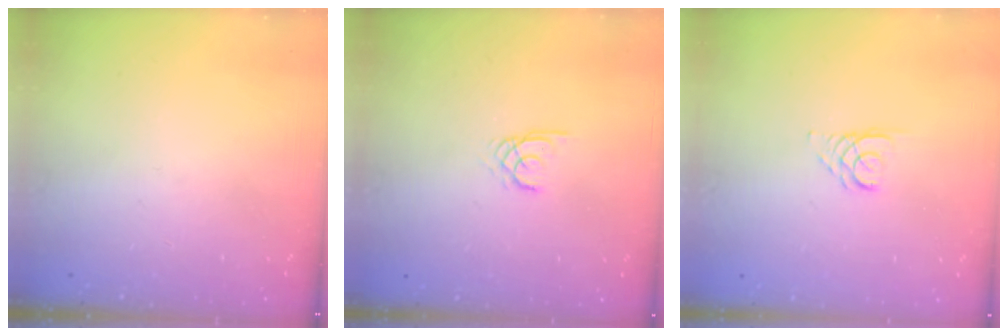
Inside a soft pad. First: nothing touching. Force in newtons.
{"total": 1.6, "press": 1.6, "slide": 0.2}
{"total": 2.6, "press": 2.6, "slide": 0.2}